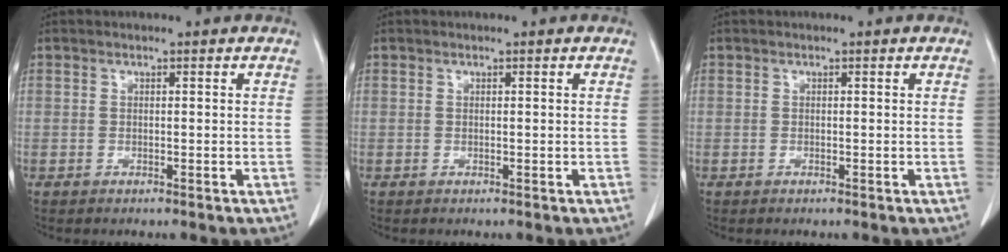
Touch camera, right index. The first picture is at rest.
{"total": 0.0}
{"total": 0.0}